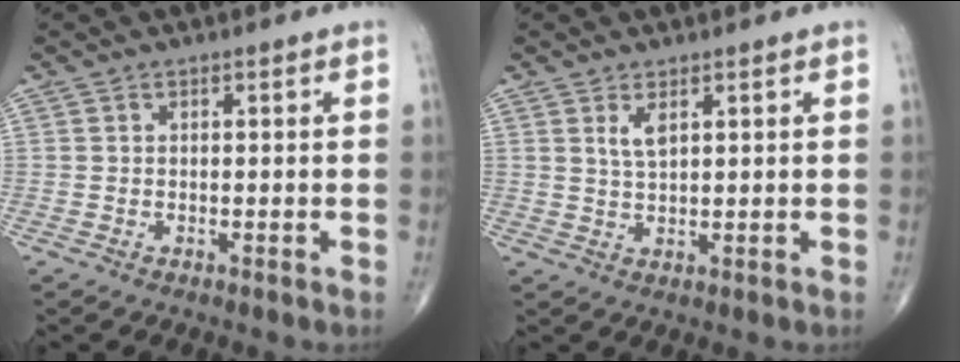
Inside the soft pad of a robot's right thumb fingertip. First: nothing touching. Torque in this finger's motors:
{"motor_torque": [0.18, 0.04, 0.35, 0.13, 0.01]}